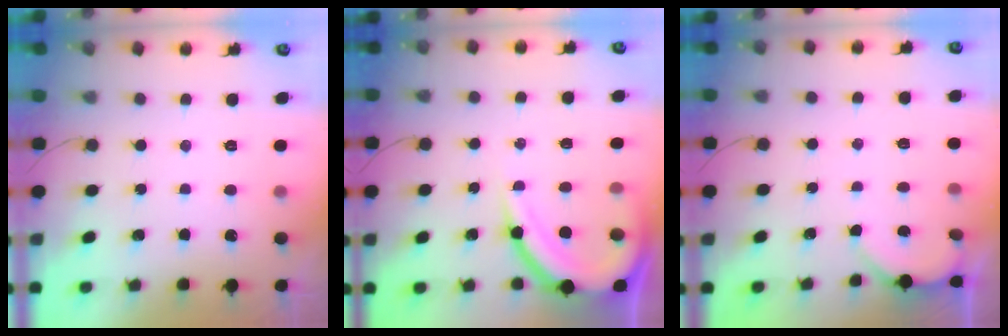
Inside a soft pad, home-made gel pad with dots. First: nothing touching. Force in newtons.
{"total": 13.0, "press": 13.0, "slide": 1.1}
{"total": 2.0, "press": 2.0, "slide": 0.2}